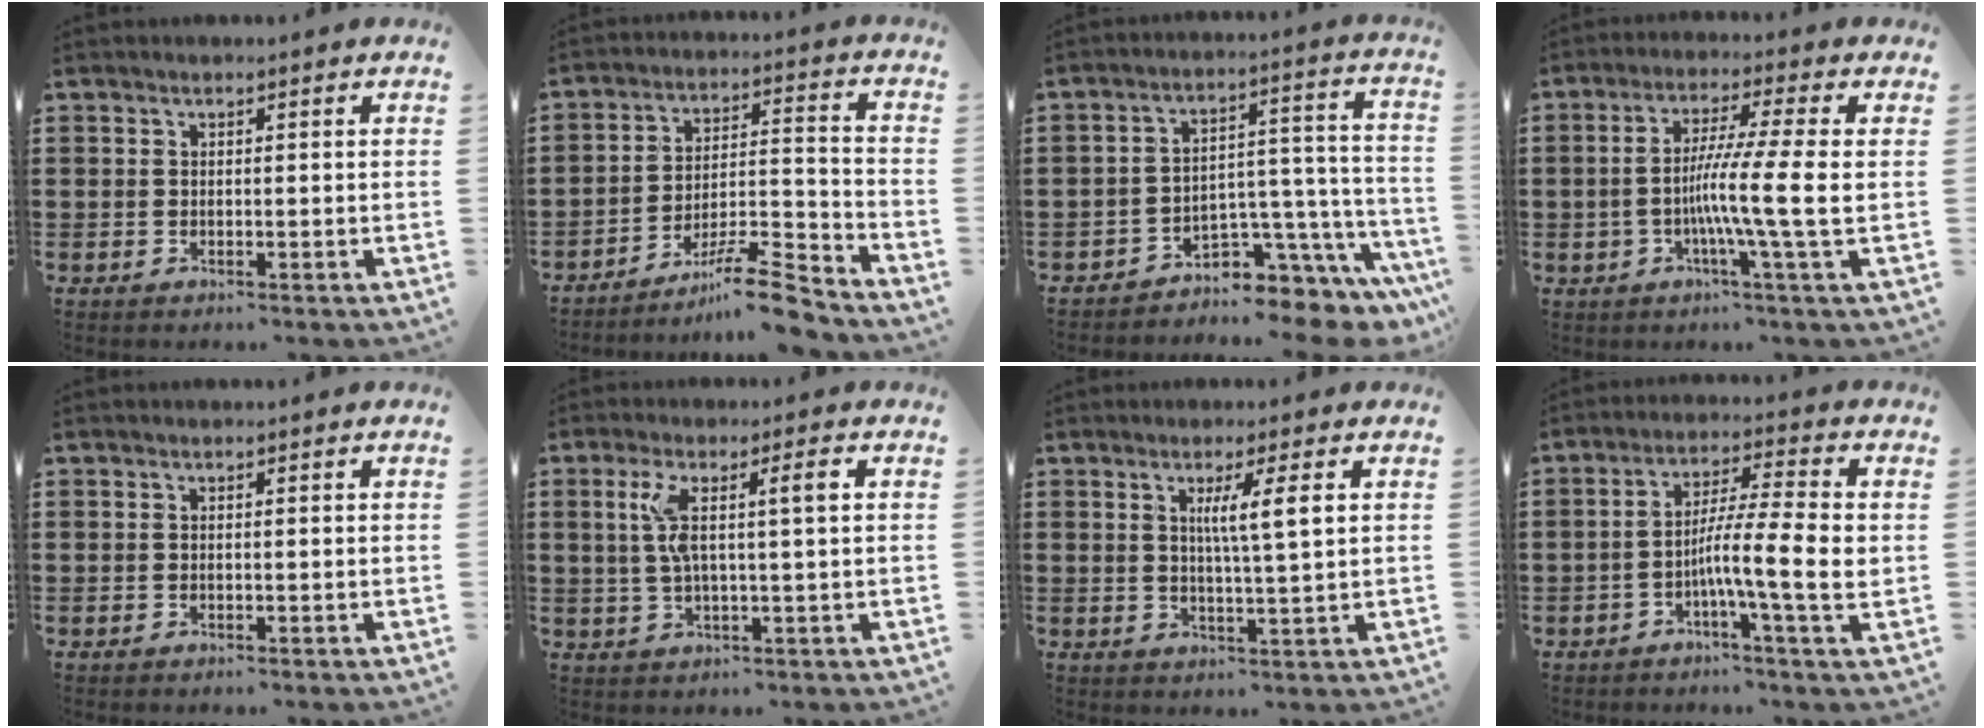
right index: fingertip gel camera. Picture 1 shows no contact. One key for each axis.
{"total": 10.2, "fx": -8.6, "fy": 0.9, "fz": 5.4, "tx": -0.074, "ty": 0.030, "tz": -0.160}
{"total": 5.6, "fx": -4.3, "fy": 3.0, "fz": 2.0, "tx": -0.043, "ty": -0.001, "tz": -0.081}
{"total": 9.5, "fx": -1.2, "fy": -0.7, "fz": 9.4, "tx": -0.171, "ty": -0.014, "tz": -0.027}
{"total": 0.0}
{"total": 6.0, "fx": 1.4, "fy": 0.5, "fz": 5.8, "tx": -0.113, "ty": 0.000, "tz": 0.018}
{"total": 4.6, "fx": 1.3, "fy": -0.3, "fz": 4.4, "tx": -0.089, "ty": -0.003, "tz": 0.016}
{"total": 9.8, "fx": -1.9, "fy": 0.7, "fz": 9.6, "tx": -0.173, "ty": -0.005, "tz": -0.037}